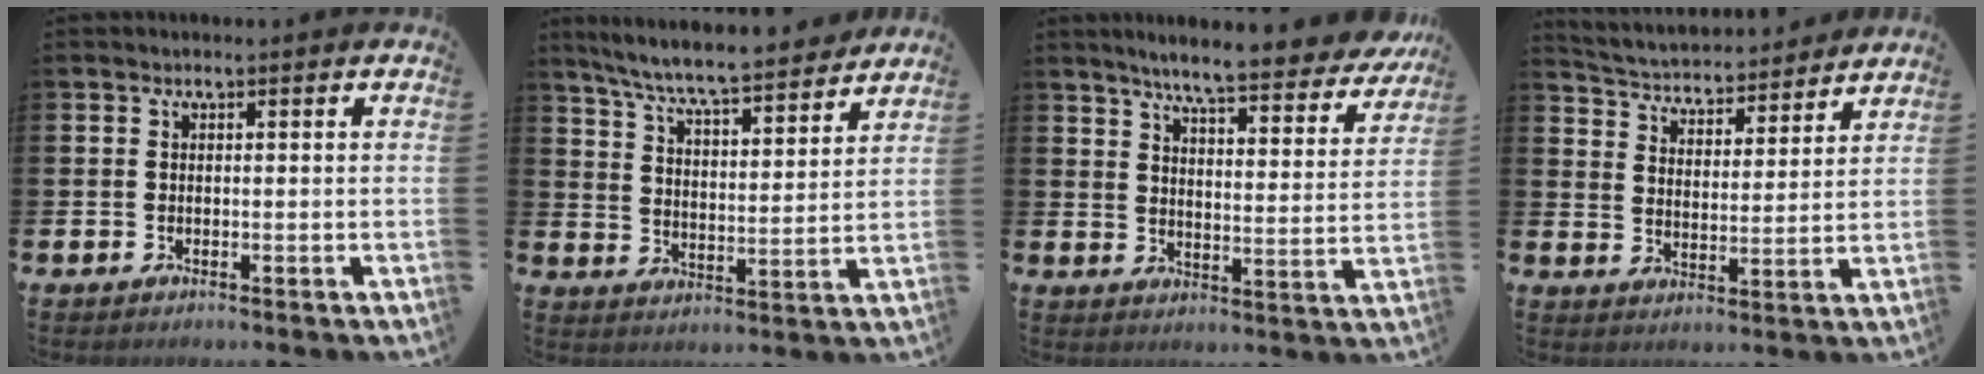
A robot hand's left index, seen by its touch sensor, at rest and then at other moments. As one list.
[{"total": 7.7, "force": [7.3, 0.4, 2.5], "torque": [-0.079, -0.053, 0.127]}, {"total": 7.1, "force": [6.5, 0.3, 2.8], "torque": [-0.064, -0.045, 0.107]}, {"total": 4.2, "force": [4.1, 0.9, 0.2], "torque": [-0.032, -0.041, 0.064]}]